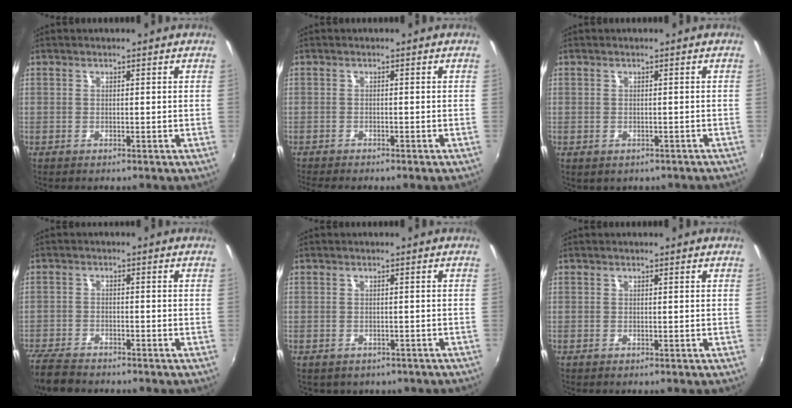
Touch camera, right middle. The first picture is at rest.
{"total": 3.3, "force": [-3.0, 0.1, 1.4], "torque": [-0.033, -0.017, -0.051]}
{"total": 1.8, "force": [-0.9, 1.3, 0.8], "torque": [-0.018, -0.006, -0.006]}
{"total": 7.1, "force": [-6.4, 1.8, 2.5], "torque": [-0.080, -0.024, -0.121]}
{"total": 3.2, "force": [-2.1, 2.1, 1.2], "torque": [-0.030, -0.011, -0.017]}
{"total": 0.0}